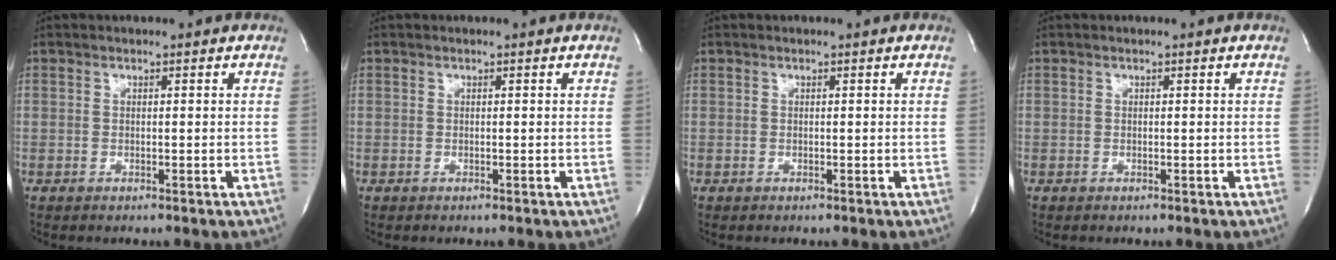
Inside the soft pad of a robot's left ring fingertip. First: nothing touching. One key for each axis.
{"total": 0.0}
{"total": 0.0}
{"total": 0.0}